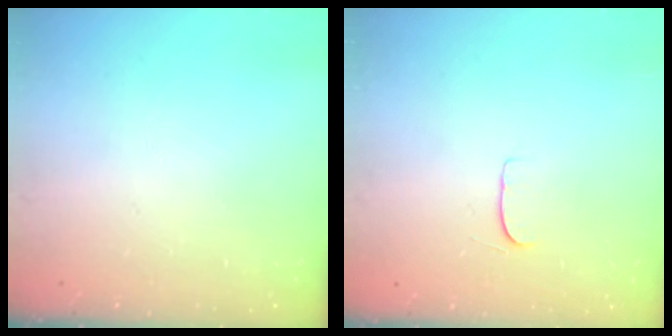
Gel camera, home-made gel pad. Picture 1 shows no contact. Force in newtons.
{"total": 5.1, "press": 5.1, "slide": 0.4}